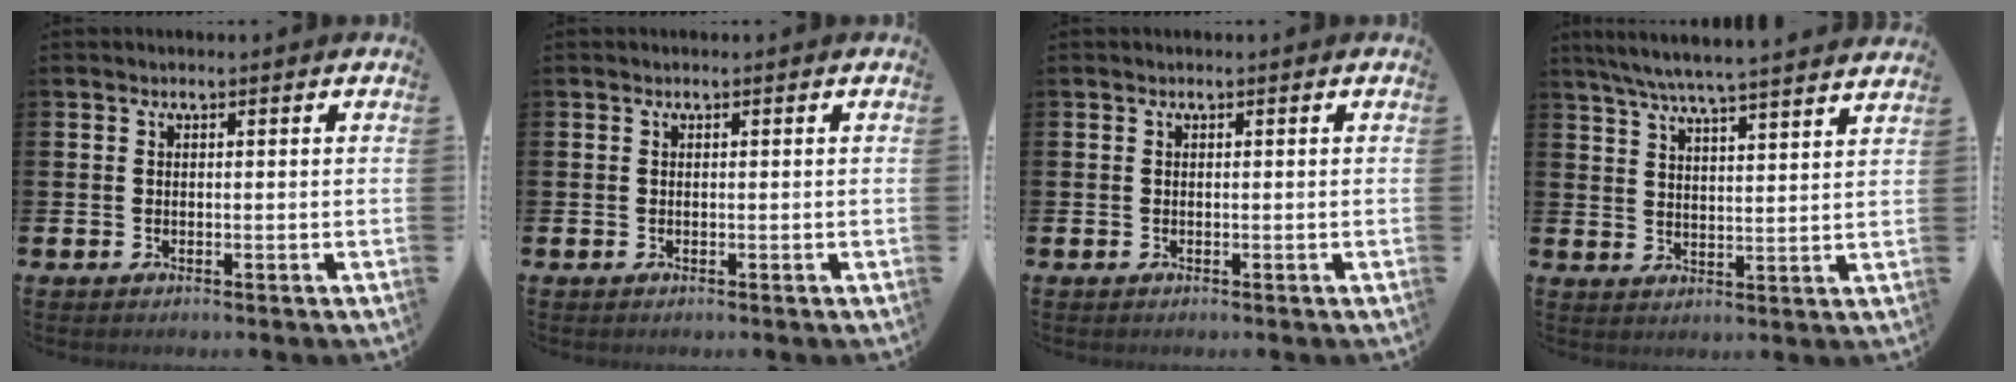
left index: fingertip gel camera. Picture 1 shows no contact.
{"total": 0.0}
{"total": 0.0}
{"total": 6.5, "force": [6.2, -0.3, 1.9], "torque": [-0.061, -0.037, 0.109]}